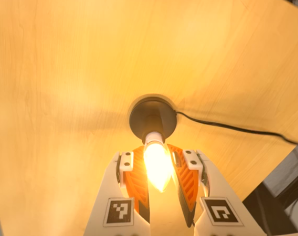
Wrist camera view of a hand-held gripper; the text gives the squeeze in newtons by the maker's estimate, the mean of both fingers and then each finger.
{"total": 13.1, "left": 11.9, "right": 14.3}